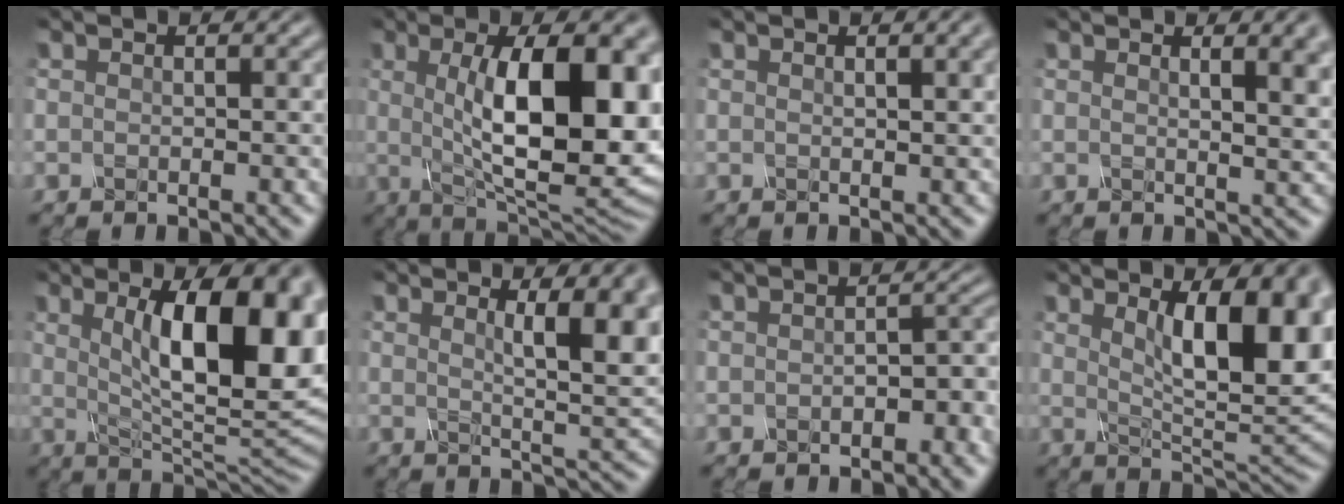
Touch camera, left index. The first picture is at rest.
{"total": 14.0, "force": [1.3, 4.9, 13.1], "torque": [-0.168, 0.002, 0.021]}
{"total": 3.2, "force": [1.4, 1.1, 2.6], "torque": [-0.019, 0.007, 0.014]}
{"total": 5.9, "force": [2.2, 2.3, 5.0], "torque": [-0.023, 0.013, 0.026]}
{"total": 14.2, "force": [3.3, 5.0, 12.9], "torque": [-0.153, 0.005, 0.049]}
{"total": 8.2, "force": [2.6, 2.2, 7.4], "torque": [-0.085, 0.000, 0.039]}
{"total": 2.9, "force": [-1.0, 1.5, 2.3], "torque": [-0.029, 0.003, -0.015]}
{"total": 11.5, "force": [3.3, 3.9, 10.3], "torque": [-0.122, -0.002, 0.050]}